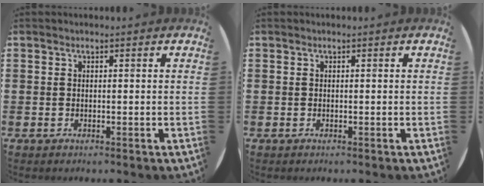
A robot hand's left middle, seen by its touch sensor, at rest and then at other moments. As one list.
[{"total": 0.0}]